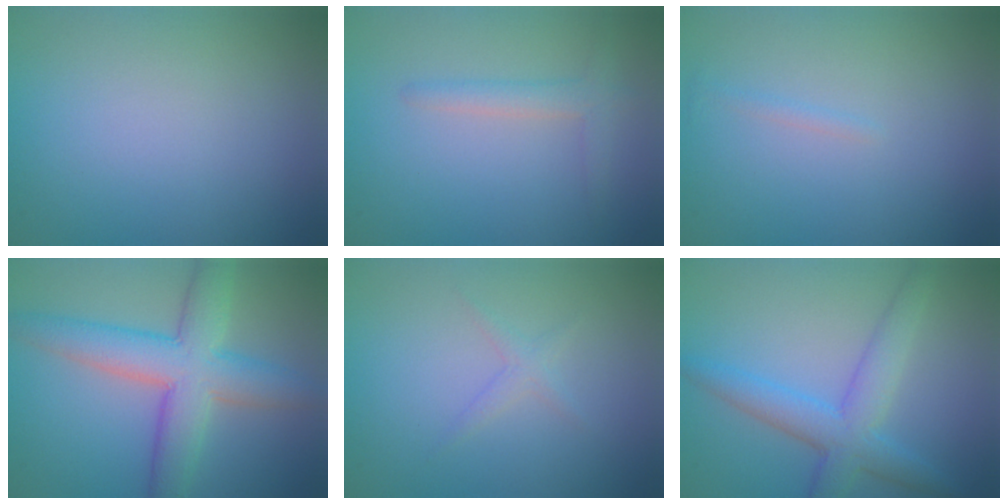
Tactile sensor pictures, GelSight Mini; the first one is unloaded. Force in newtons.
{"total": 1.9, "press": 1.9, "slide": 0.2}
{"total": 0.6, "press": 0.6, "slide": 0.0}
{"total": 7.2, "press": 7.2, "slide": 0.3}
{"total": 1.1, "press": 1.1, "slide": 0.1}
{"total": 4.6, "press": 4.6, "slide": 0.1}